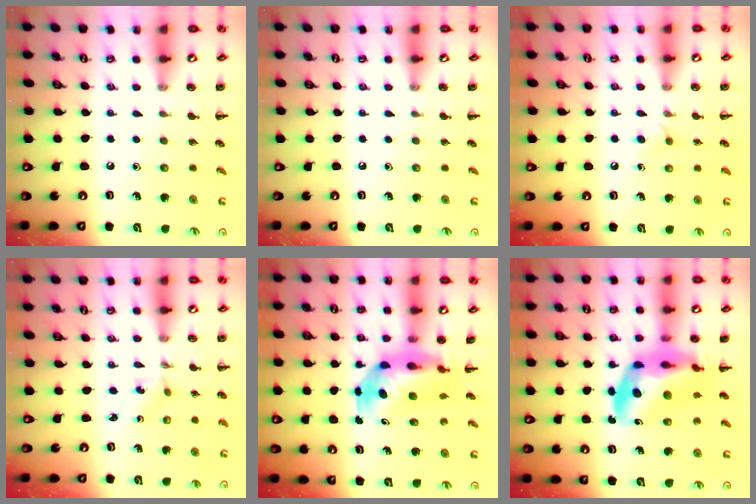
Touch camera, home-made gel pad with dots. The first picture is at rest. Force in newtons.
{"total": 0.0}
{"total": 2.9, "press": 2.6, "slide": 1.3}
{"total": 1.2, "press": 1.1, "slide": 0.6}
{"total": 7.0, "press": 6.7, "slide": 2.0}
{"total": 15.4, "press": 14.8, "slide": 4.2}